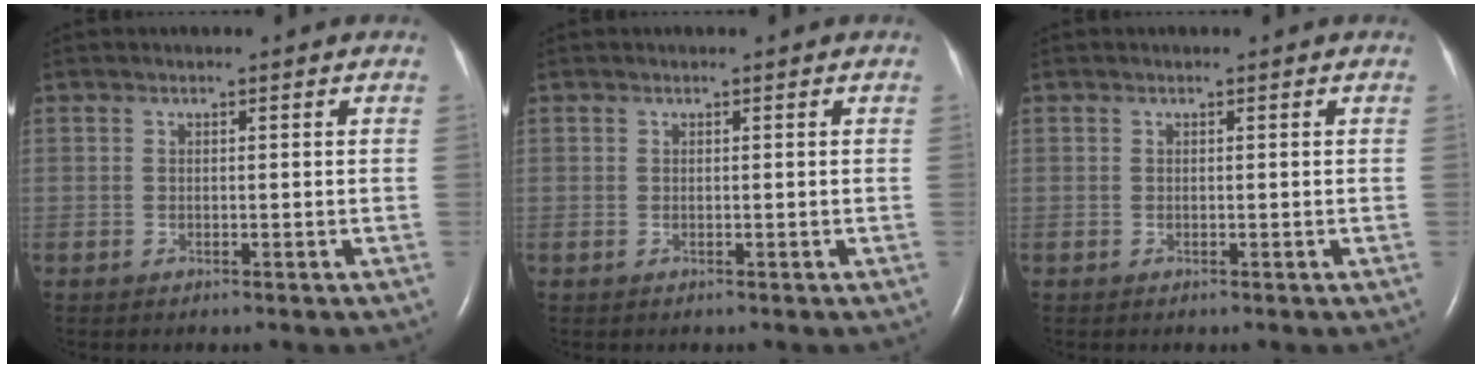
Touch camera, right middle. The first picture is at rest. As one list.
[{"total": 0.0}, {"total": 0.0}]